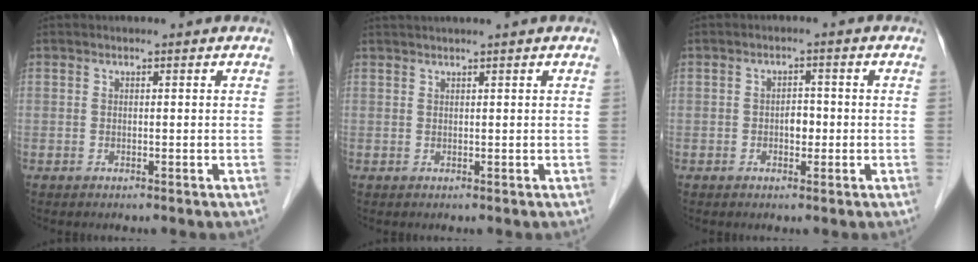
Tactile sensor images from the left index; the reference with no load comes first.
{"total": 2.5, "force": [2.1, -0.8, 1.2], "torque": [-0.016, 0.019, 0.044]}
{"total": 2.2, "force": [-0.5, 1.3, 1.7], "torque": [-0.022, 0.006, -0.008]}